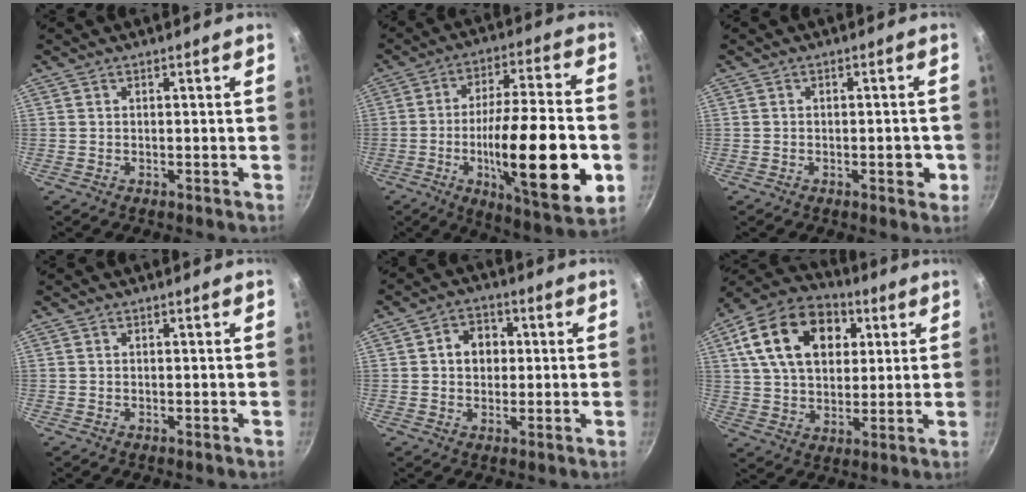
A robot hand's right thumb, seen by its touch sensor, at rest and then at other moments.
{"total": 24.5, "force": [-6.0, 6.5, 22.8], "torque": [-0.349, 0.017, -0.090]}
{"total": 3.3, "force": [-1.0, 1.5, 2.7], "torque": [-0.021, 0.008, -0.015]}
{"total": 0.0}
{"total": 6.2, "force": [0.8, 5.1, 3.5], "torque": [-0.024, 0.009, 0.004]}
{"total": 19.7, "force": [6.4, 13.4, 13.0], "torque": [-0.203, 0.008, 0.099]}